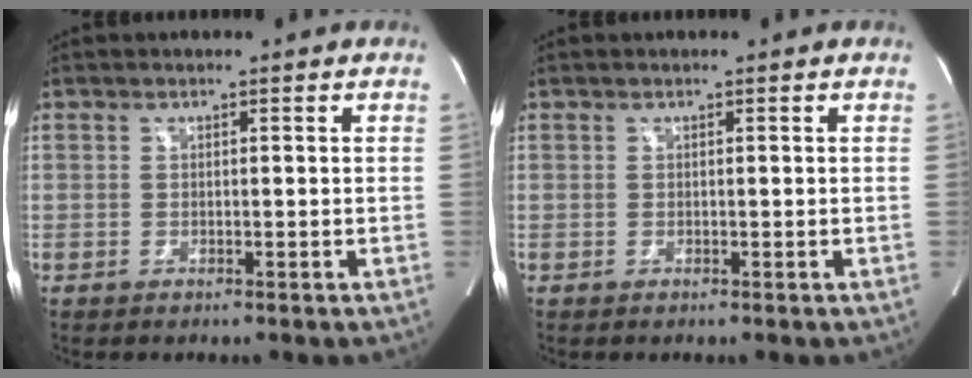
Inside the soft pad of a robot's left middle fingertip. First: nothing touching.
{"total": 0.0}